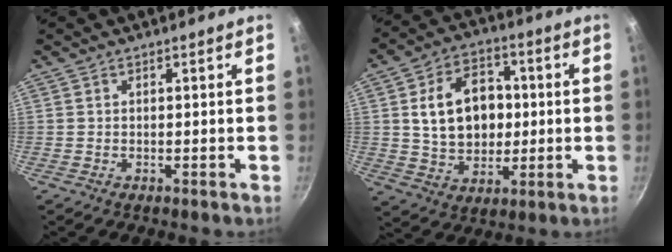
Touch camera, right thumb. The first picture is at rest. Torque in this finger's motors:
{"motor_torque": [1.38, 1.38, 0.68, -0.52, 0.28]}